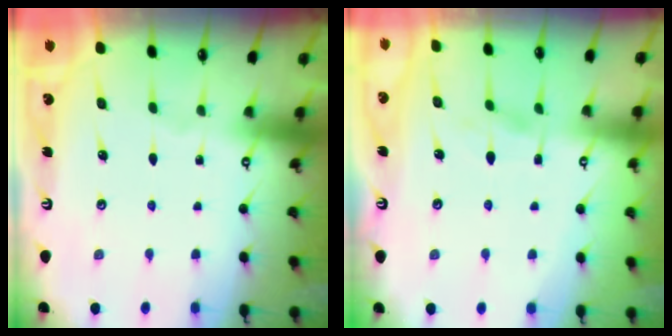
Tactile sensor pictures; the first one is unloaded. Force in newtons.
{"total": 1.7, "press": 1.4, "slide": 1.1}